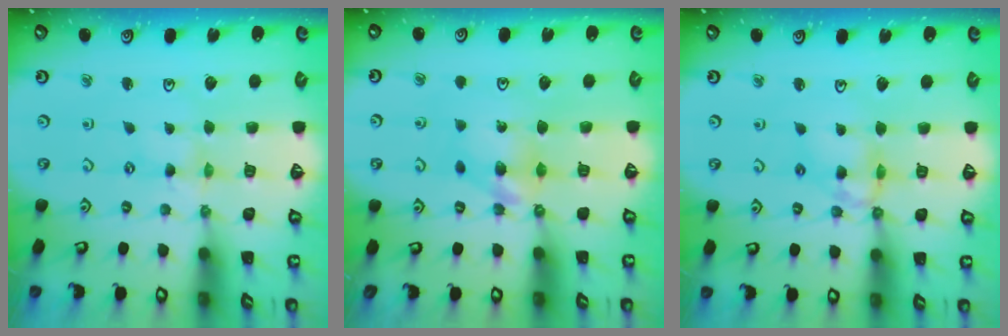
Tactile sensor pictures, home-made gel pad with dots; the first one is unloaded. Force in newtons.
{"total": 8.5, "press": 8.4, "slide": 0.5}
{"total": 8.9, "press": 8.9, "slide": 0.7}